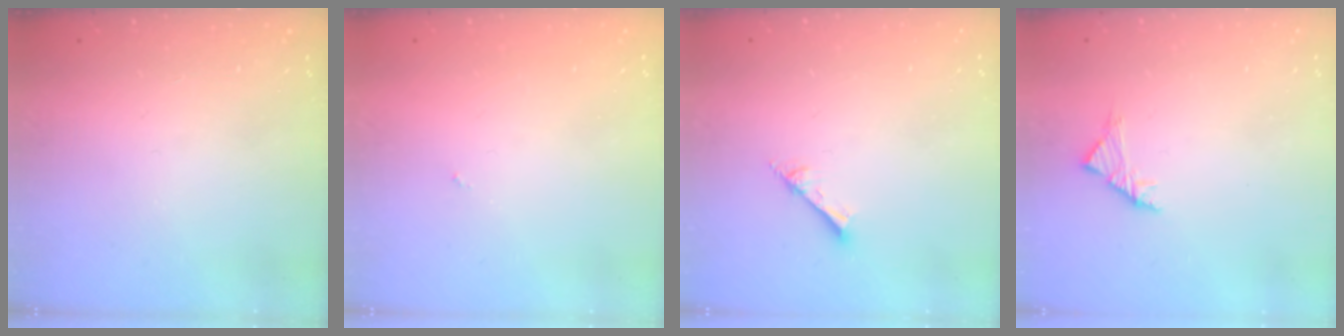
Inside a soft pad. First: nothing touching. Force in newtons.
{"total": 0.0}
{"total": 2.8, "press": 2.7, "slide": 0.4}
{"total": 2.8, "press": 2.6, "slide": 0.8}